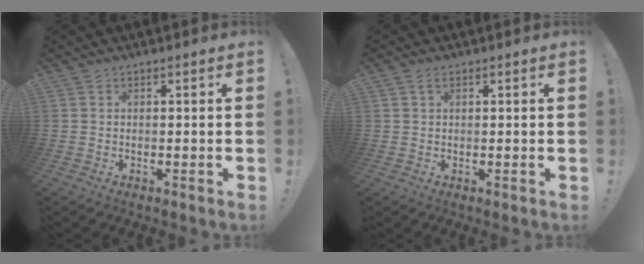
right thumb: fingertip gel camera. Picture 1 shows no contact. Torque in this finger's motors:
{"motor_torque": [-0.18, -0.15, -0.47, 0.18, 0.13]}